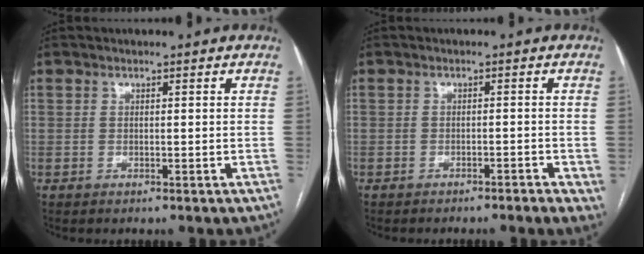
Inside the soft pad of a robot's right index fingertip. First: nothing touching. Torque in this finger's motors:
{"motor_torque": [-1.45, -0.69, -0.70, -0.12]}